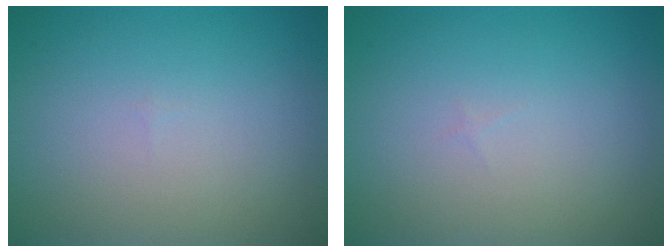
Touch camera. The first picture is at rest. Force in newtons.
{"total": 0.0}